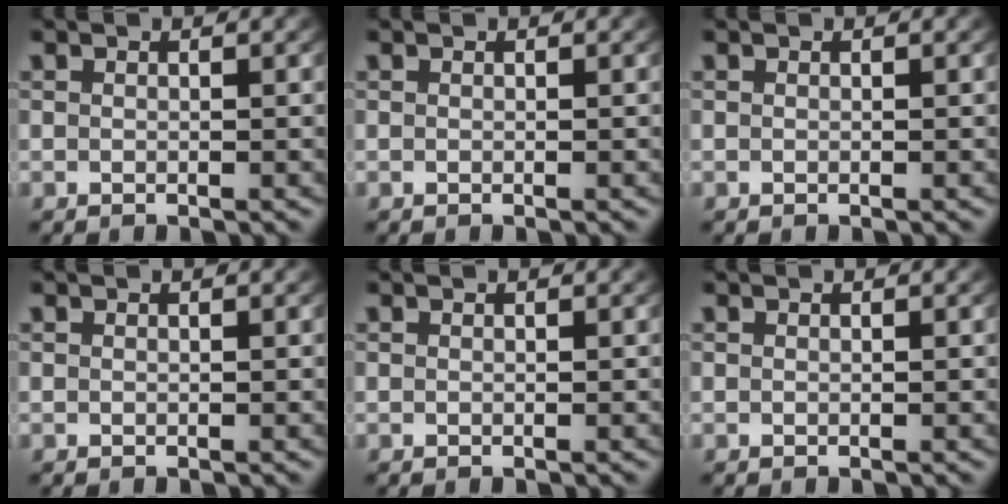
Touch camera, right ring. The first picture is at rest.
{"total": 0.0}
{"total": 0.0}
{"total": 0.0}
{"total": 0.0}
{"total": 0.0}